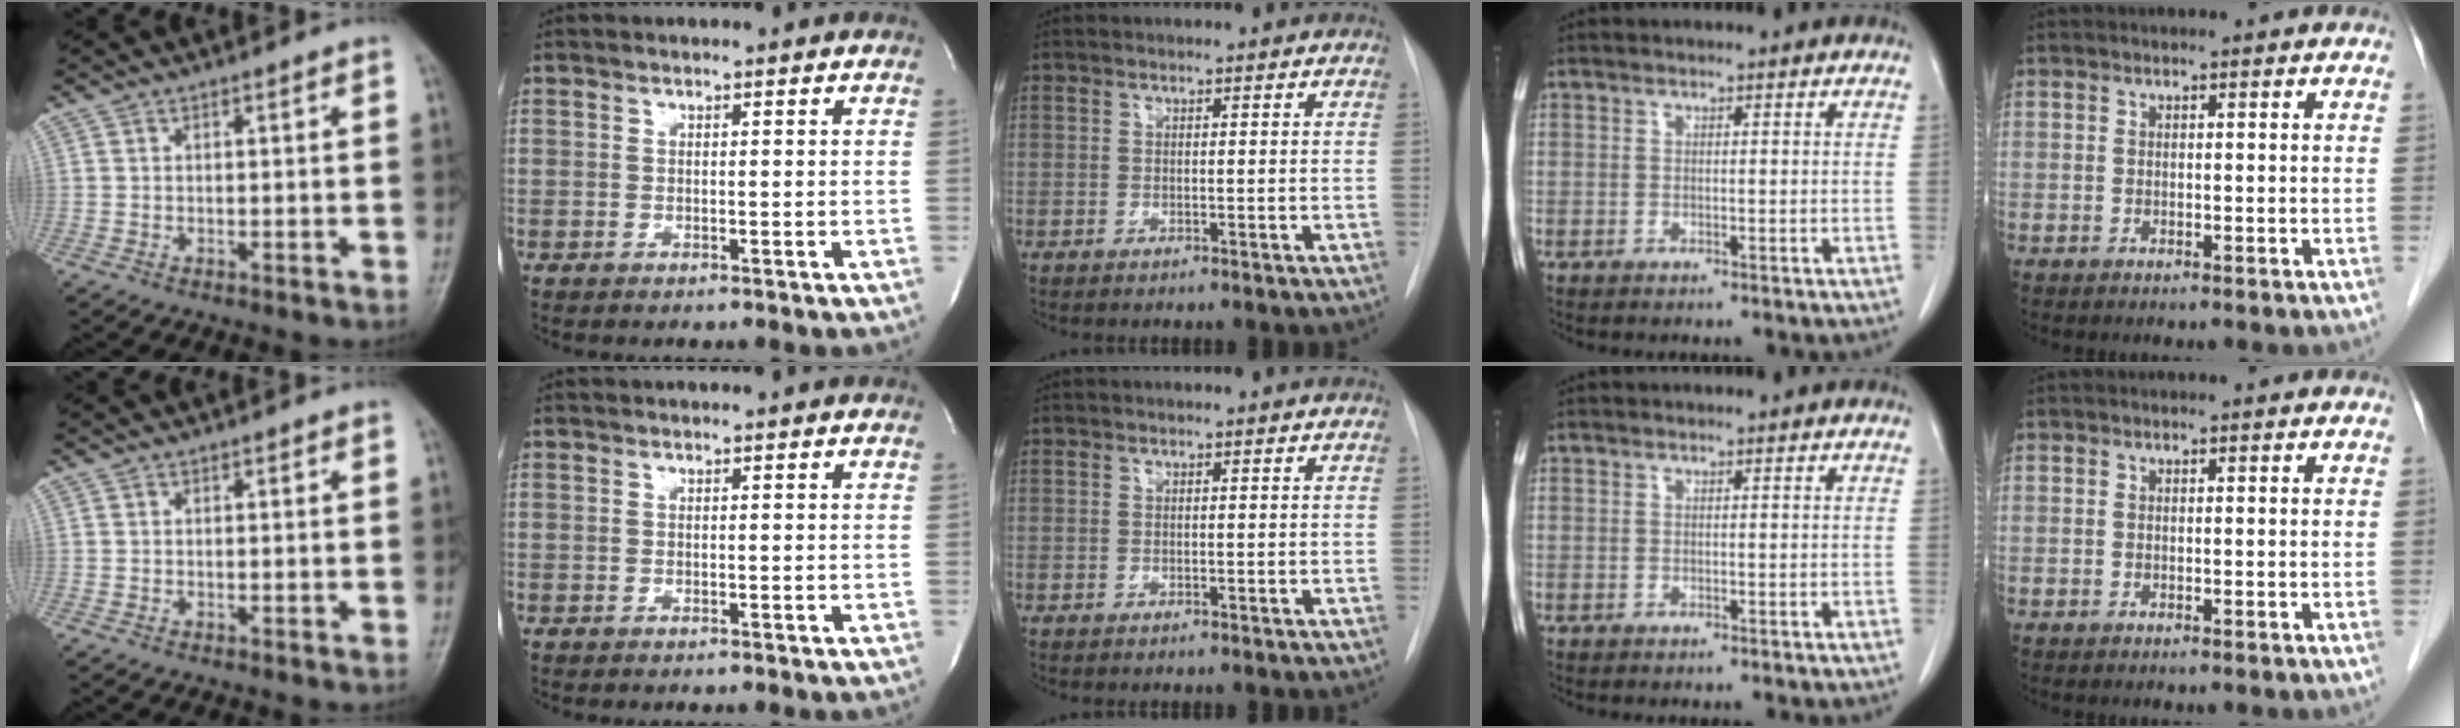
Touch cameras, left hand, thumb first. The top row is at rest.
{}